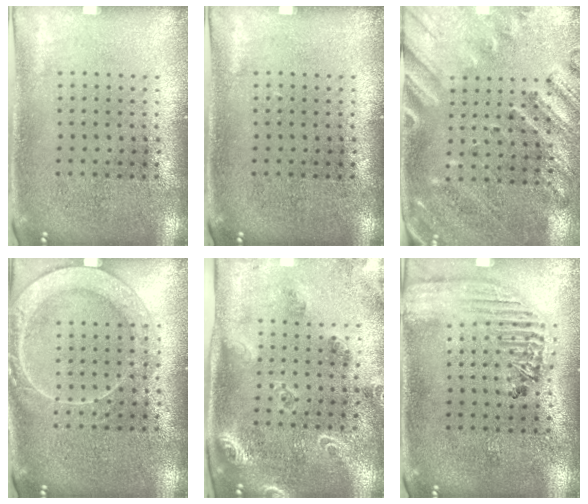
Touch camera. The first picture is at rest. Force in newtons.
{"total": 0.0}
{"total": 2.5, "press": 2.0, "slide": 1.5}
{"total": 2.7, "press": 2.6, "slide": 0.3}
{"total": 1.8, "press": 1.8, "slide": 0.4}
{"total": 1.9, "press": 1.7, "slide": 0.8}